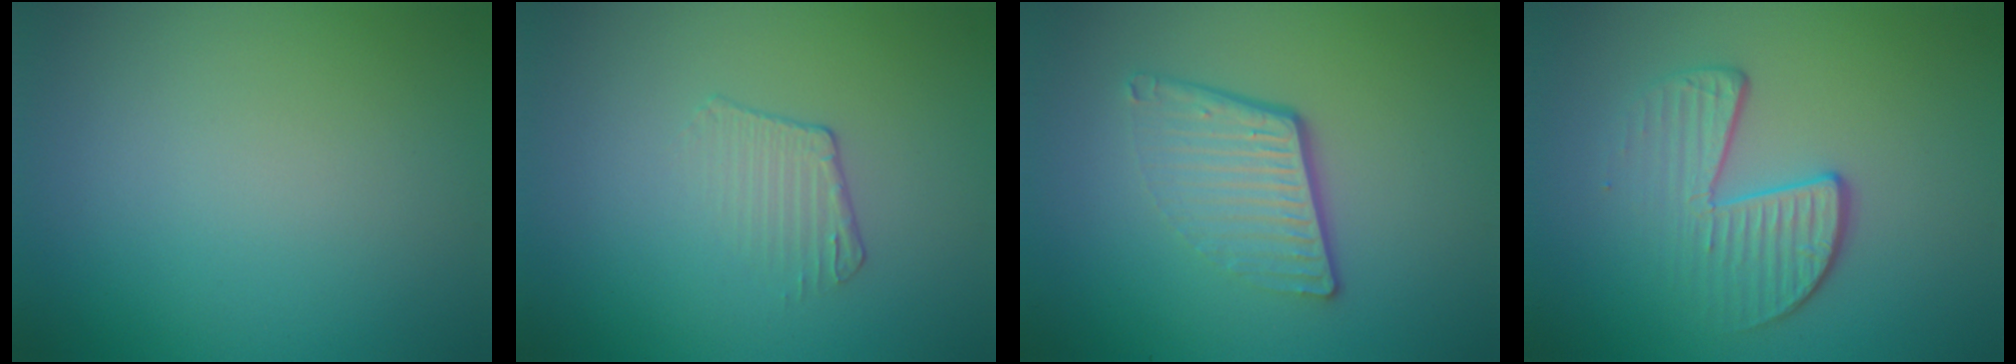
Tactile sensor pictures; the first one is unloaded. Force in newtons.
{"total": 1.5, "press": 0.7, "slide": 1.4}
{"total": 4.5, "press": 2.8, "slide": 3.5}
{"total": 3.8, "press": 2.8, "slide": 2.6}